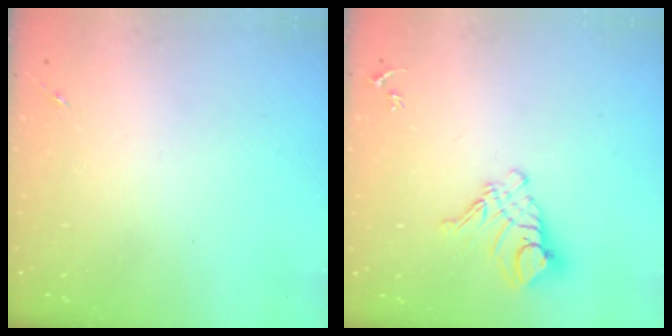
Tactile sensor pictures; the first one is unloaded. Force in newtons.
{"total": 12.1, "press": 12.0, "slide": 1.2}